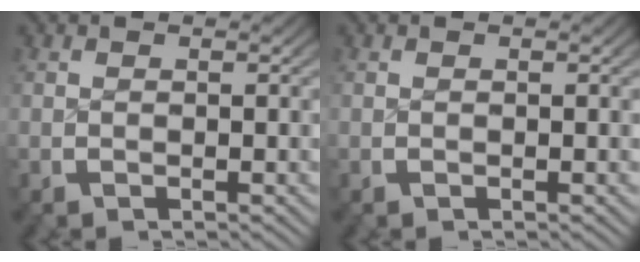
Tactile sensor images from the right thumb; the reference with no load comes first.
{"total": 0.0}